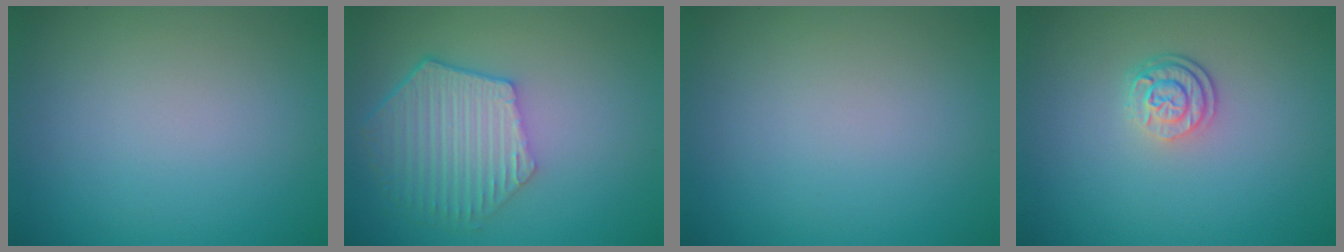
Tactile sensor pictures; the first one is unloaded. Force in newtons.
{"total": 5.9, "press": 4.8, "slide": 3.5}
{"total": 0.0}
{"total": 2.6, "press": 2.0, "slide": 1.6}